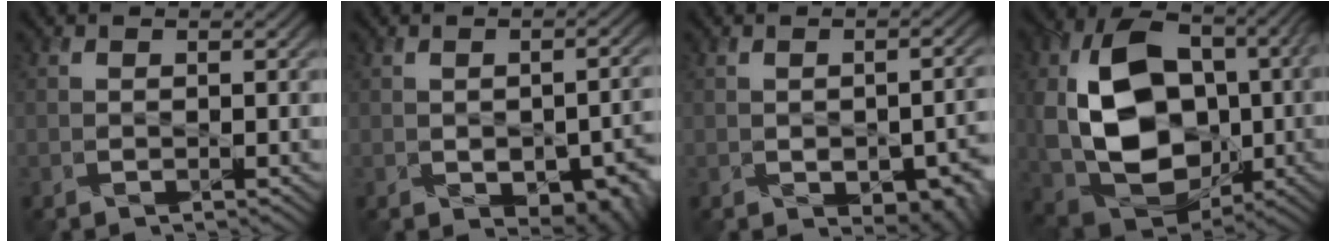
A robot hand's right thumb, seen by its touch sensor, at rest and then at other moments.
{"total": 8.5, "force": [-3.1, 5.0, 6.1], "torque": [-0.069, -0.021, -0.018]}
{"total": 7.6, "force": [-2.7, 4.4, 5.6], "torque": [-0.067, -0.022, -0.012]}
{"total": 15.4, "force": [-0.2, 10.8, 11.0], "torque": [-0.225, -0.009, 0.000]}